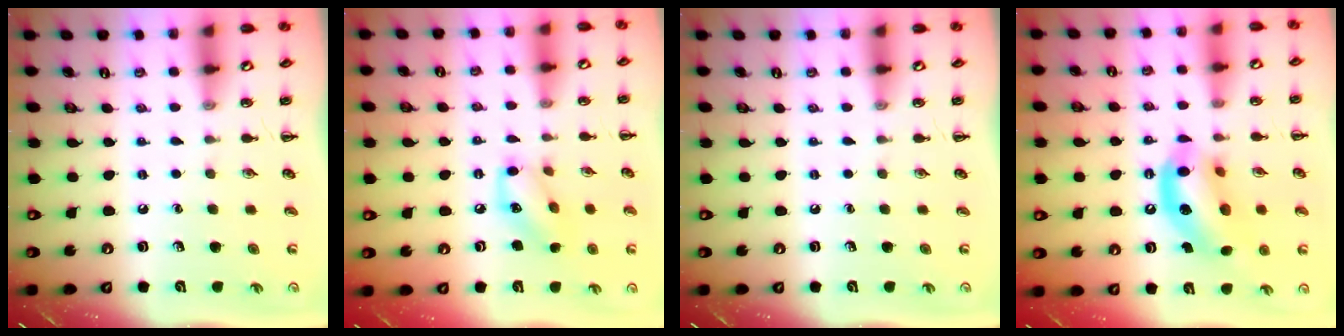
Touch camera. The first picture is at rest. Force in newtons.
{"total": 9.9, "press": 9.9, "slide": 0.3}
{"total": 0.0}
{"total": 14.6, "press": 14.1, "slide": 3.9}